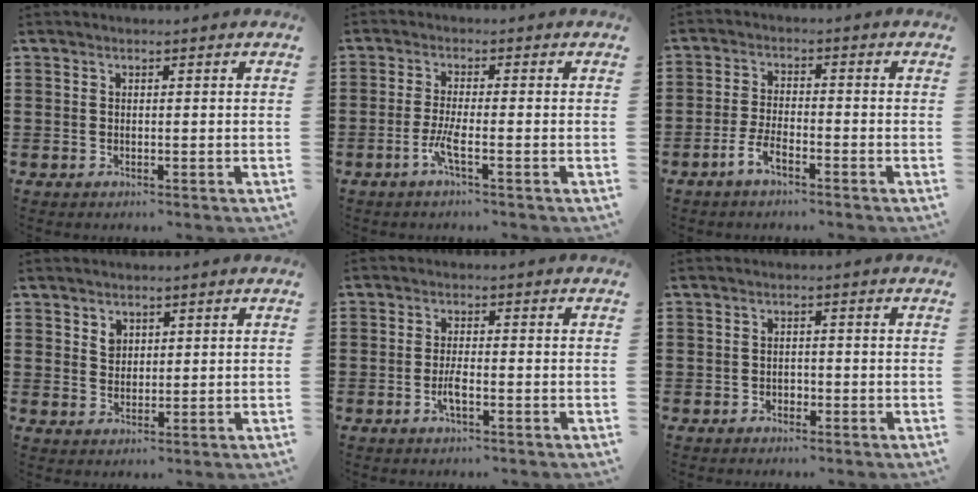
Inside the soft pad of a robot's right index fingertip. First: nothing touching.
{"total": 3.7, "force": [-1.8, 0.1, 3.2], "torque": [-0.081, -0.014, -0.042]}
{"total": 3.7, "force": [-2.7, 0.9, 2.3], "torque": [-0.054, 0.002, -0.057]}
{"total": 2.1, "force": [1.4, 1.5, 0.5], "torque": [-0.006, 0.000, 0.025]}
{"total": 2.7, "force": [-1.1, 0.5, 2.4], "torque": [-0.050, -0.002, -0.021]}
{"total": 1.1, "force": [-0.8, 0.7, 0.2], "torque": [-0.006, -0.001, -0.018]}